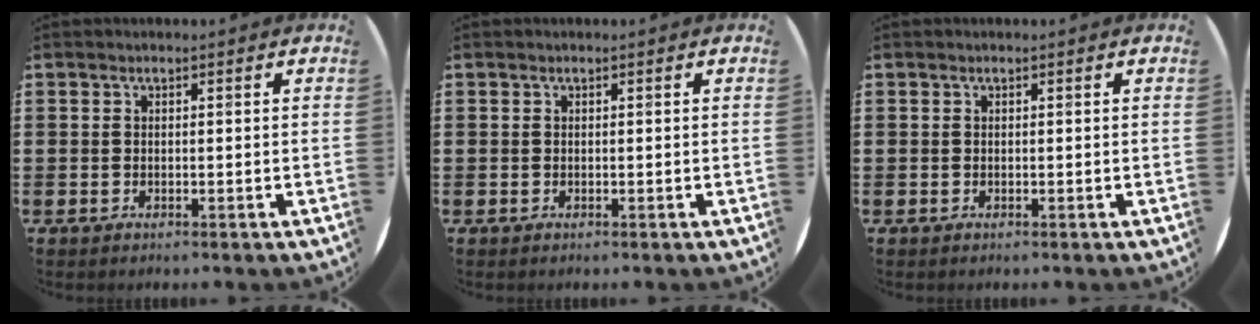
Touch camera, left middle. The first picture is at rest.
{"total": 0.0}
{"total": 0.0}